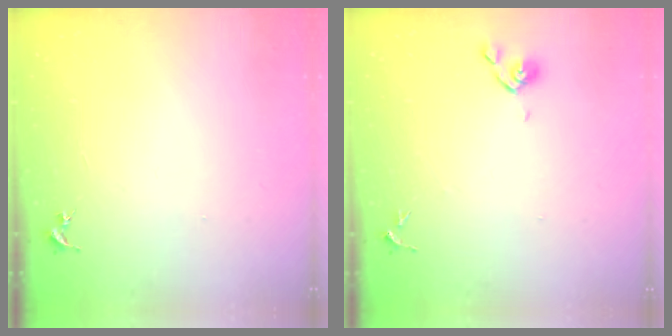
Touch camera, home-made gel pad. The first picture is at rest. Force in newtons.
{"total": 5.1, "press": 5.0, "slide": 0.8}